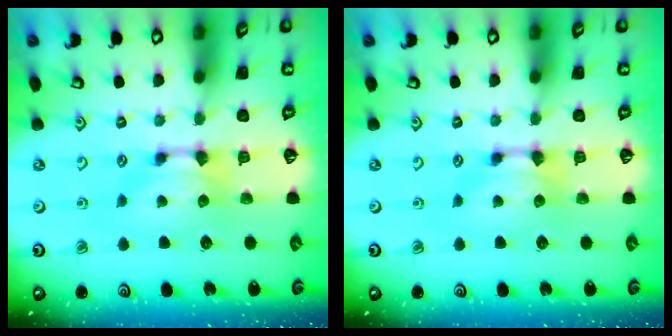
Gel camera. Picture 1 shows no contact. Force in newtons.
{"total": 0.0}